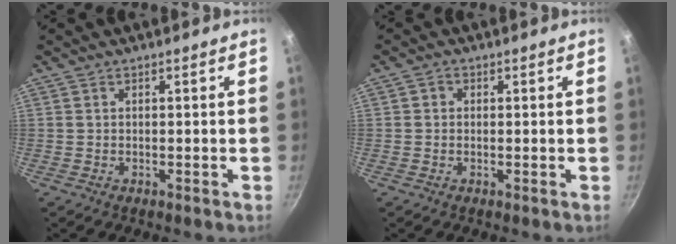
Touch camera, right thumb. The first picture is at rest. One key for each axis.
{"total": 2.0, "fx": 0.2, "fy": 1.8, "fz": 0.8, "tx": -0.006, "ty": 0.002, "tz": -0.003}